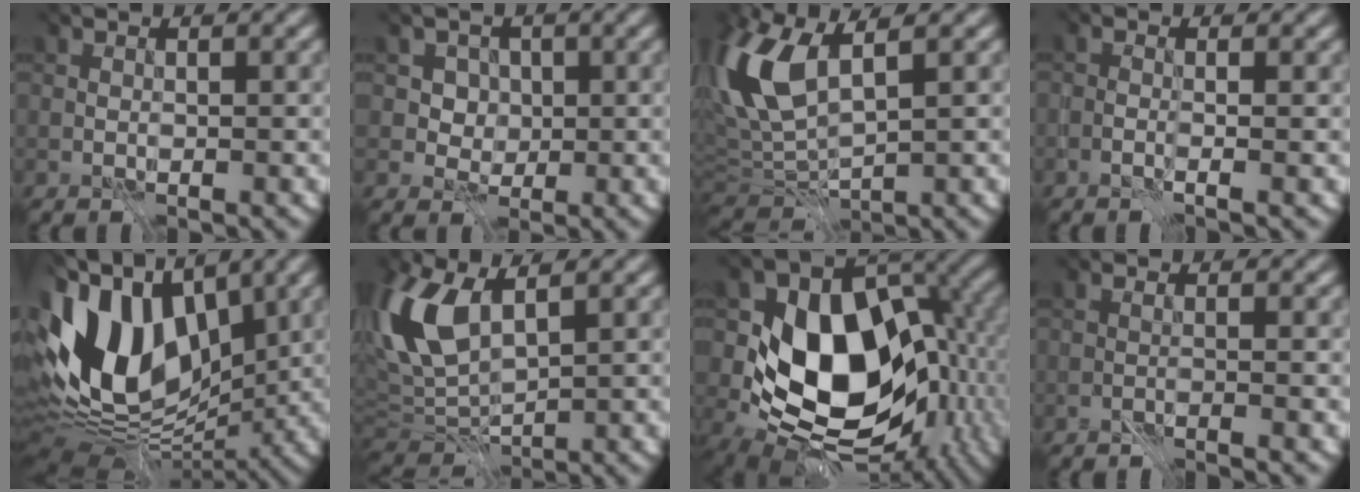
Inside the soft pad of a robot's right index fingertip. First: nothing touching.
{"total": 1.4, "force": [-0.3, 1.3, 0.0], "torque": [-0.019, -0.023, 0.017]}
{"total": 7.7, "force": [0.7, 3.1, 7.0], "torque": [-0.191, 0.005, 0.035]}
{"total": 1.7, "force": [-1.3, -0.1, 1.2], "torque": [0.002, 0.003, -0.033]}
{"total": 13.0, "force": [-0.8, 8.2, 10.0], "torque": [-0.219, -0.004, 0.000]}
{"total": 7.4, "force": [0.8, 3.6, 6.4], "torque": [-0.178, -0.001, 0.035]}
{"total": 13.1, "force": [-3.5, 9.3, 8.5], "torque": [-0.112, -0.031, -0.041]}
{"total": 1.8, "force": [-1.2, 0.2, 1.3], "torque": [0.011, 0.008, -0.040]}